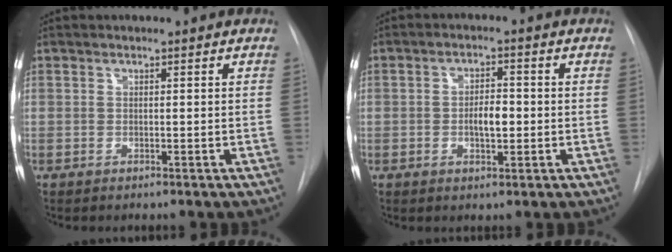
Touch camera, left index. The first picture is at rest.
{"total": 3.9, "force": [-1.4, 1.5, 3.3], "torque": [-0.054, -0.003, -0.019]}